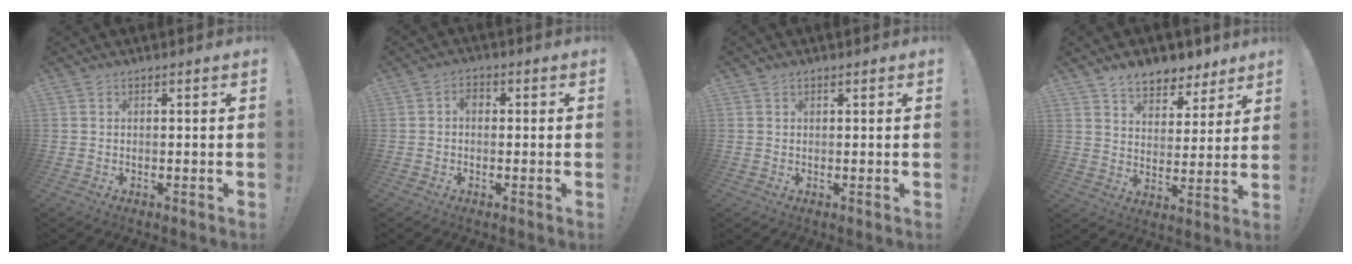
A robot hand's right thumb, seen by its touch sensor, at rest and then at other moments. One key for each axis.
{"total": 2.8, "fx": -0.2, "fy": 1.9, "fz": 2.0, "tx": -0.030, "ty": 0.007, "tz": -0.007}
{"total": 0.8, "fx": 0.5, "fy": 0.6, "fz": 0.1, "tx": 0.005, "ty": -0.002, "tz": 0.009}
{"total": 9.2, "fx": 7.4, "fy": 4.9, "fz": 2.4, "tx": -0.026, "ty": -0.059, "tz": 0.138}